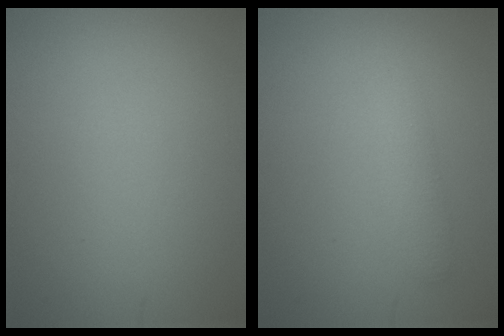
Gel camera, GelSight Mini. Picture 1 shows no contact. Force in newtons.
{"total": 2.0, "press": 2.0, "slide": 0.1}